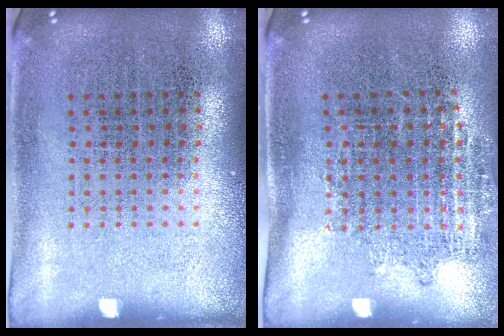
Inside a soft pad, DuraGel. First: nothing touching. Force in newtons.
{"total": 1.1, "press": 0.9, "slide": 0.7}